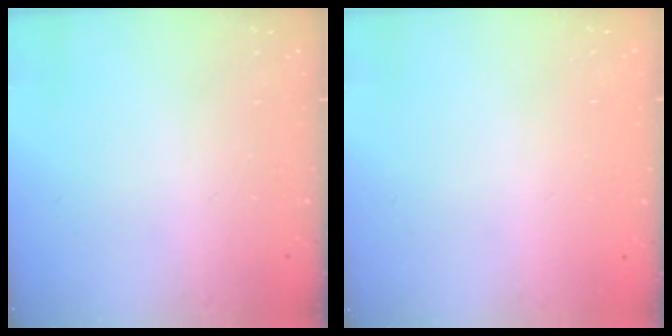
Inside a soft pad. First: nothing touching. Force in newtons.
{"total": 0.0}